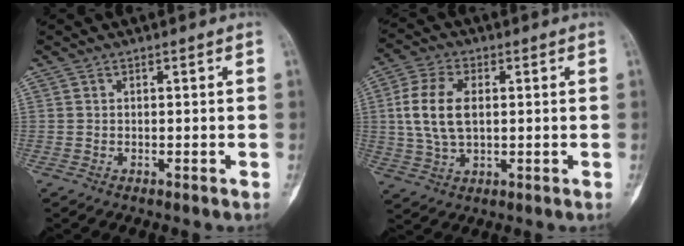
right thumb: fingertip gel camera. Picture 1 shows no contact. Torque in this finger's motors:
{"motor_torque": [1.42, 1.58, 1.49, 0.00, 0.38]}